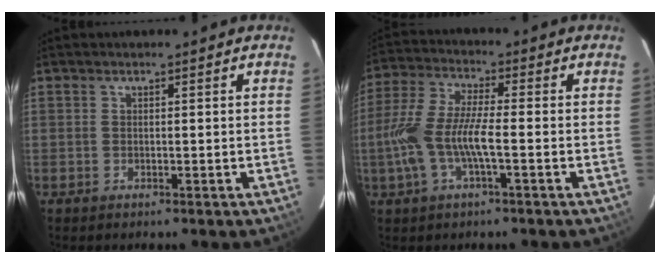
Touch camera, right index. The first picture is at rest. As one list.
[{"total": 10.8, "force": [-2.7, 2.5, 10.2], "torque": [-0.226, 0.001, -0.051]}]